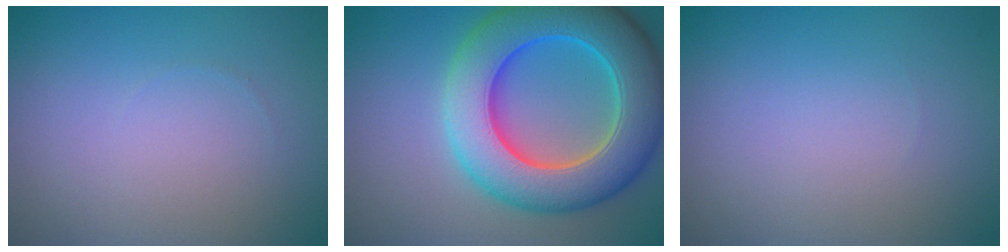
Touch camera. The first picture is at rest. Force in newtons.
{"total": 11.3, "press": 11.3, "slide": 0.3}
{"total": 0.0}